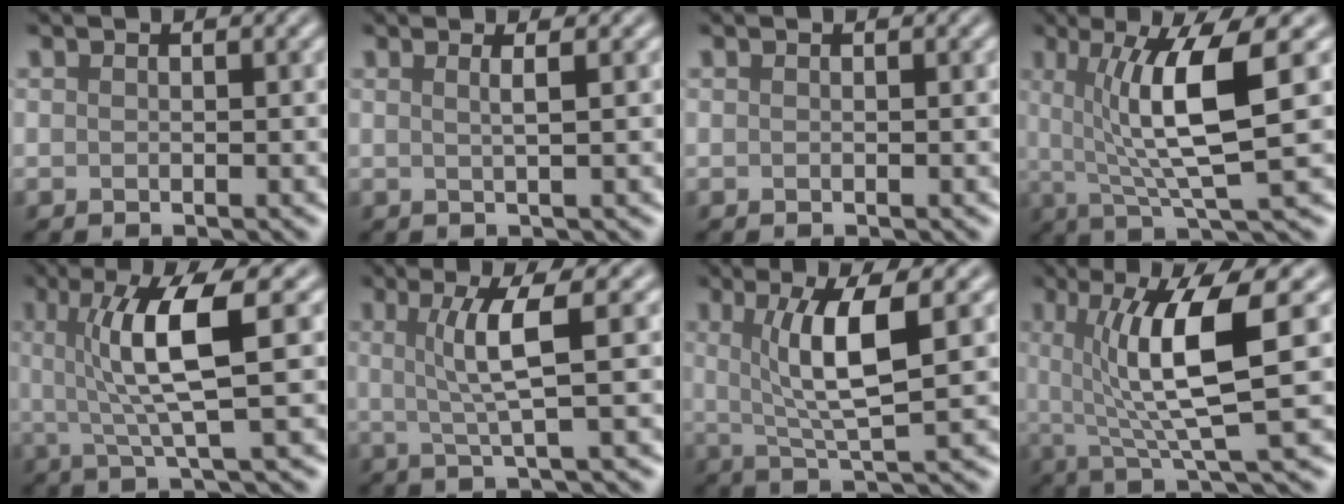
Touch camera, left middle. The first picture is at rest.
{"total": 1.8, "force": [0.6, 0.7, 1.5], "torque": [-0.016, 0.002, -0.010]}
{"total": 0.0}
{"total": 8.0, "force": [1.4, 1.6, 7.7], "torque": [-0.119, -0.002, 0.024]}
{"total": 6.6, "force": [1.2, 1.1, 6.4], "torque": [-0.119, 0.003, 0.021]}
{"total": 4.3, "force": [0.8, 0.6, 4.1], "torque": [-0.077, 0.001, 0.016]}
{"total": 5.9, "force": [1.3, 1.2, 5.6], "torque": [-0.100, 0.000, 0.028]}
{"total": 8.3, "force": [1.3, 1.7, 8.0], "torque": [-0.122, -0.002, 0.024]}